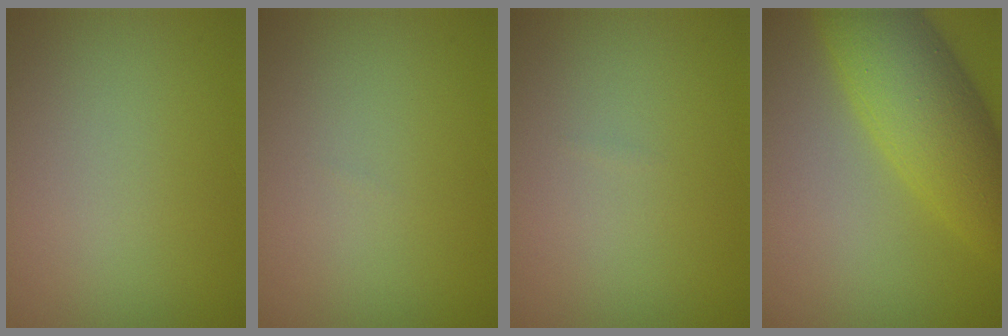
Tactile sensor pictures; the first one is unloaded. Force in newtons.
{"total": 0.0}
{"total": 0.0}
{"total": 8.2, "press": 8.2, "slide": 0.3}